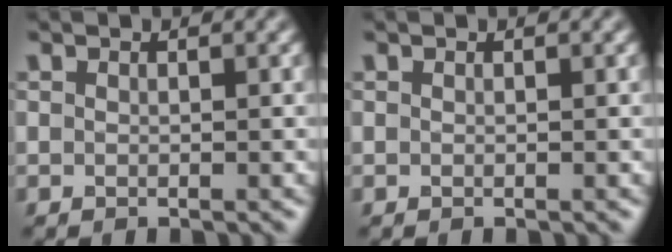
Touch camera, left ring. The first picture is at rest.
{"total": 0.0}